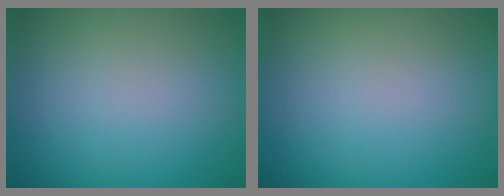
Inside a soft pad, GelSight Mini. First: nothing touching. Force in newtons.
{"total": 0.0}